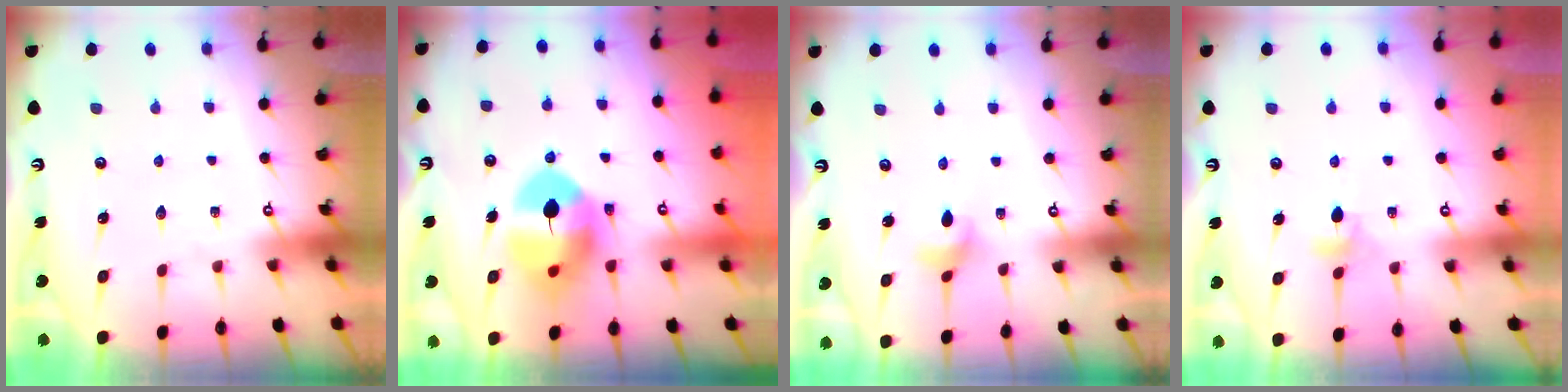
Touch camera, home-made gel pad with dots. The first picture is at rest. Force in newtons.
{"total": 11.3, "press": 11.1, "slide": 2.0}
{"total": 2.8, "press": 2.8, "slide": 0.3}
{"total": 3.6, "press": 3.4, "slide": 1.0}